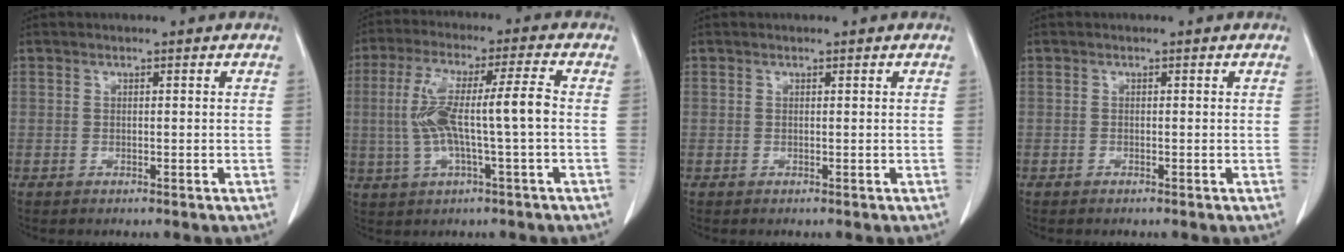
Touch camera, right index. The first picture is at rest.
{"total": 10.6, "force": [-0.4, 0.8, 10.5], "torque": [-0.208, 0.024, -0.005]}
{"total": 0.0}
{"total": 0.0}